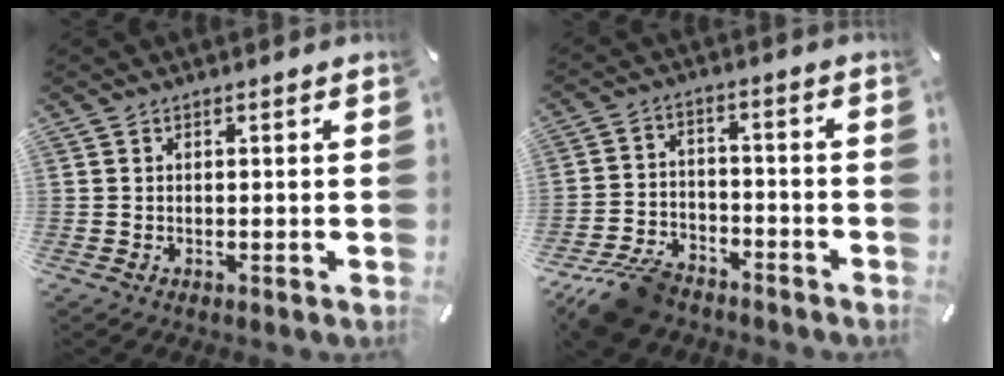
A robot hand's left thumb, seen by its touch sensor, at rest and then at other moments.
{"total": 11.4, "force": [-8.9, 5.4, 4.6], "torque": [-0.081, 0.051, -0.165]}